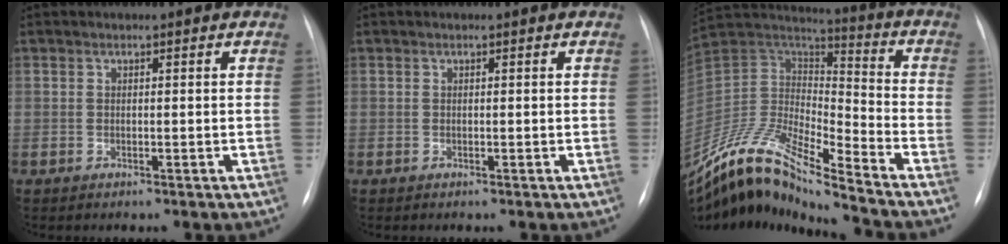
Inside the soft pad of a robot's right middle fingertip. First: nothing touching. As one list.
[{"total": 0.0}, {"total": 18.7, "force": [-16.7, 0.7, 8.4], "torque": [-0.171, 0.025, -0.314]}]